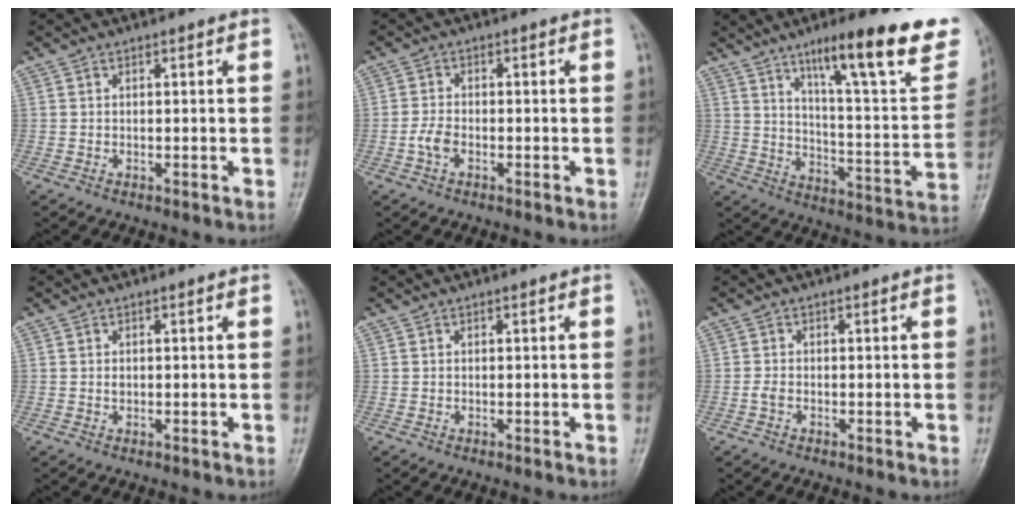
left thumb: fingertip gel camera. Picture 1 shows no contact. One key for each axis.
{"total": 2.7, "fx": -1.2, "fy": 1.6, "fz": 1.9, "tx": -0.038, "ty": 0.008, "tz": -0.028}
{"total": 25.1, "fx": 15.5, "fy": 5.2, "fz": 19.0, "tx": -0.241, "ty": -0.059, "tz": 0.234}
{"total": 0.5, "fx": -0.1, "fy": 0.4, "fz": 0.3, "tx": -0.001, "ty": 0.001, "tz": -0.001}
{"total": 0.0}
{"total": 1.1, "fx": -0.6, "fy": 0.6, "fz": 0.7, "tx": -0.014, "ty": 0.001, "tz": -0.016}